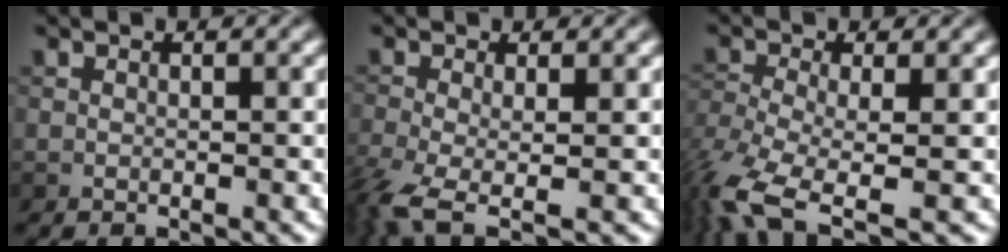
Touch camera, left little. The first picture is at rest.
{"total": 5.7, "force": [-2.9, 2.0, 4.4], "torque": [-0.110, -0.022, -0.064]}
{"total": 8.6, "force": [-5.2, 3.0, 6.2], "torque": [-0.143, -0.022, -0.105]}